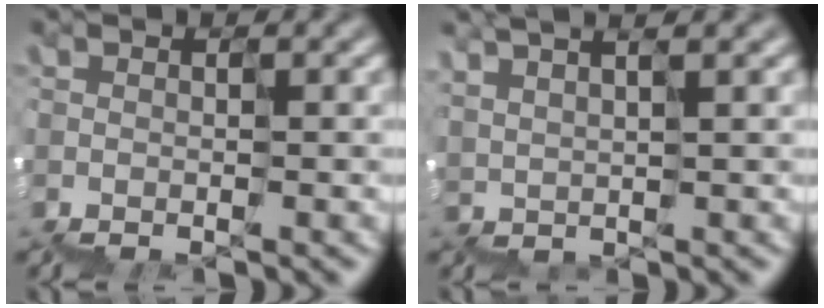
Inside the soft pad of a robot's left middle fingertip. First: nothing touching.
{"total": 3.3, "force": [2.6, 0.9, 1.9], "torque": [0.020, 0.024, 0.046]}